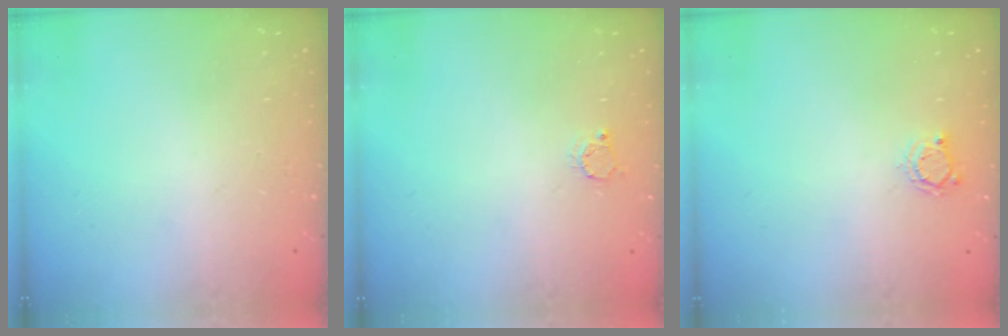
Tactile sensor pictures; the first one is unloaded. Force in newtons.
{"total": 2.6, "press": 2.6, "slide": 0.3}
{"total": 2.9, "press": 2.9, "slide": 0.3}